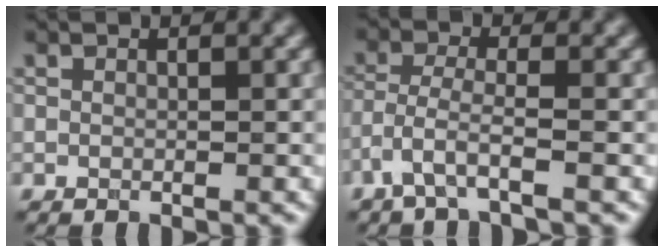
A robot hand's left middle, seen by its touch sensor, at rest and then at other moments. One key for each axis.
{"total": 2.8, "fx": -1.9, "fy": 0.4, "fz": 2.1, "tx": -0.045, "ty": 0.000, "tz": -0.047}